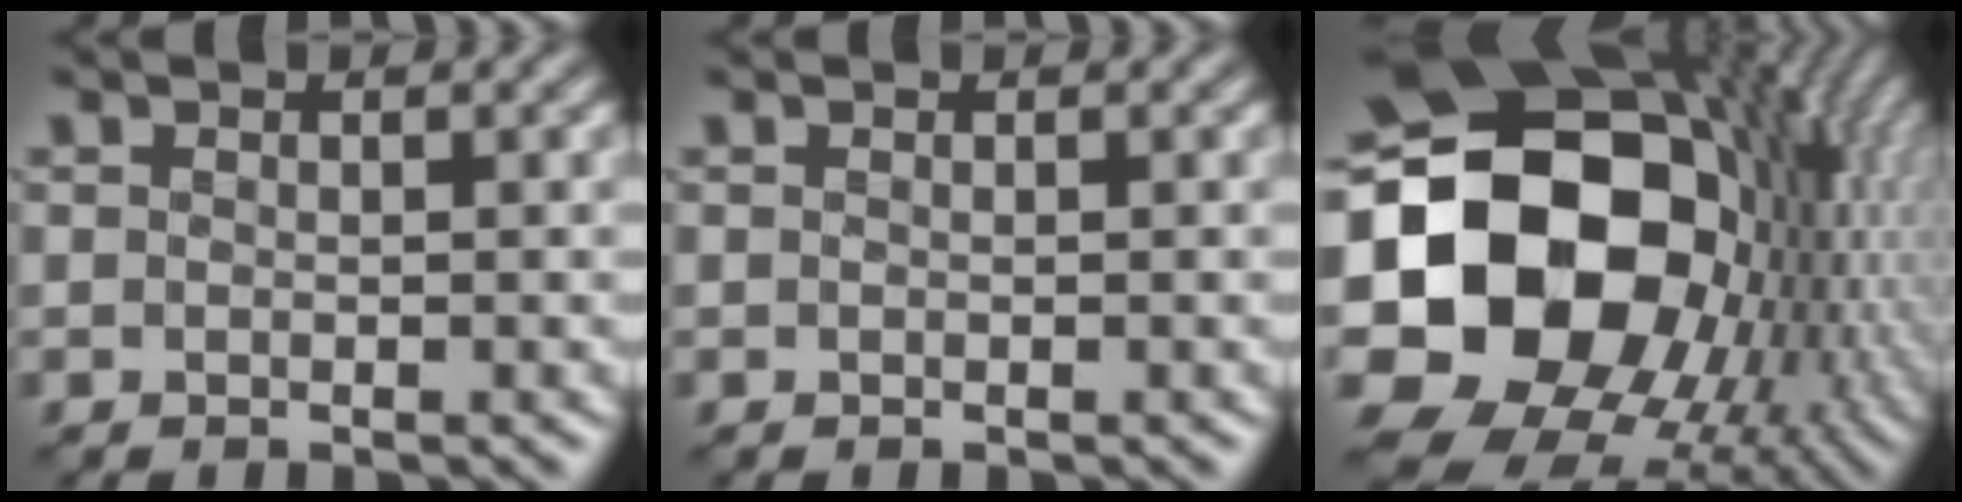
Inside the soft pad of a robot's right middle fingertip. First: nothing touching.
{"total": 0.0}
{"total": 21.6, "force": [-0.1, 16.8, 13.6], "torque": [-0.299, -0.019, 0.021]}